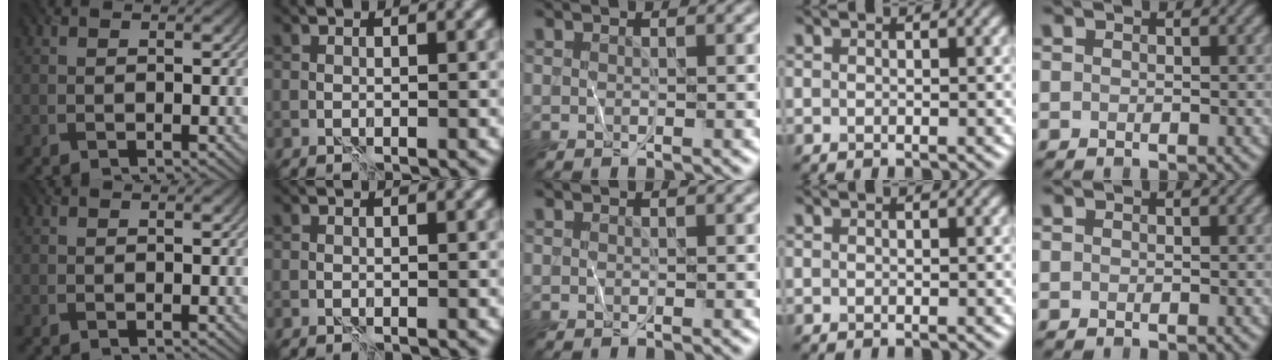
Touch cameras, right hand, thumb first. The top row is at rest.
{}